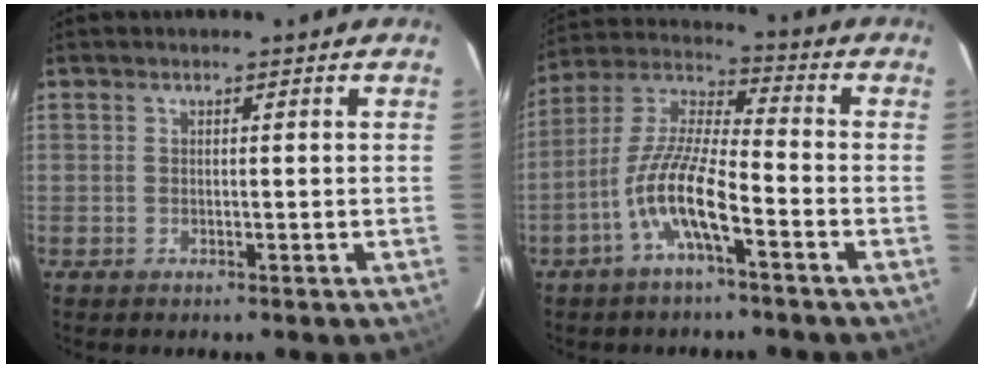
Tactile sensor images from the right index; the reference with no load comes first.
{"total": 11.4, "force": [-5.3, 2.1, 9.9], "torque": [-0.208, 0.003, -0.106]}